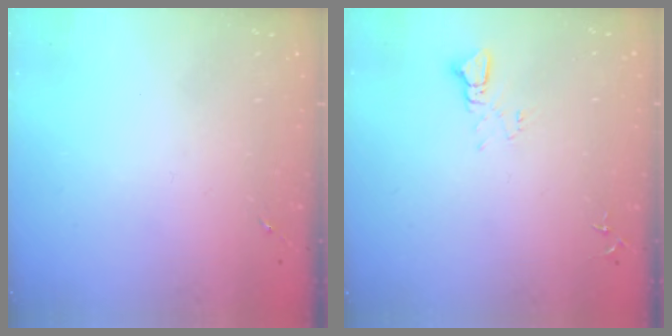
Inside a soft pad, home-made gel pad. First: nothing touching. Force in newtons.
{"total": 3.4, "press": 3.4, "slide": 0.4}